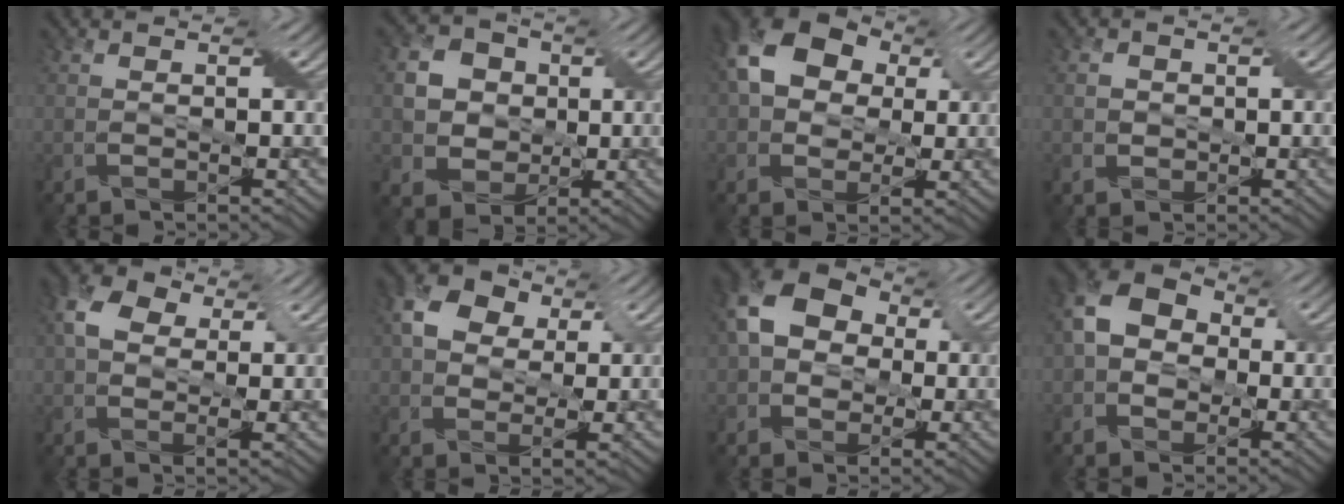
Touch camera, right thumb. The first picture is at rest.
{"total": 7.2, "force": [0.6, 6.5, 2.9], "torque": [-0.083, 0.001, 0.004]}
{"total": 11.0, "force": [2.9, 8.2, 6.8], "torque": [-0.158, 0.026, 0.039]}
{"total": 1.8, "force": [0.0, 1.7, 0.3], "torque": [-0.007, 0.003, -0.006]}
{"total": 6.3, "force": [1.9, 4.3, 4.2], "torque": [-0.092, 0.008, 0.031]}
{"total": 6.5, "force": [2.1, 4.8, 3.8], "torque": [-0.082, 0.009, 0.031]}
{"total": 10.3, "force": [1.4, 8.0, 6.3], "torque": [-0.138, 0.016, 0.007]}
{"total": 8.0, "force": [0.0, 6.5, 4.6], "torque": [-0.102, 0.008, -0.017]}